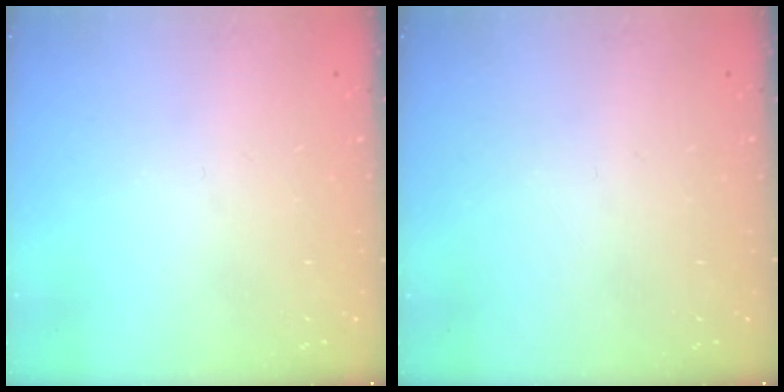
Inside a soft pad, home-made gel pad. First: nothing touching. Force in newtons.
{"total": 0.0}